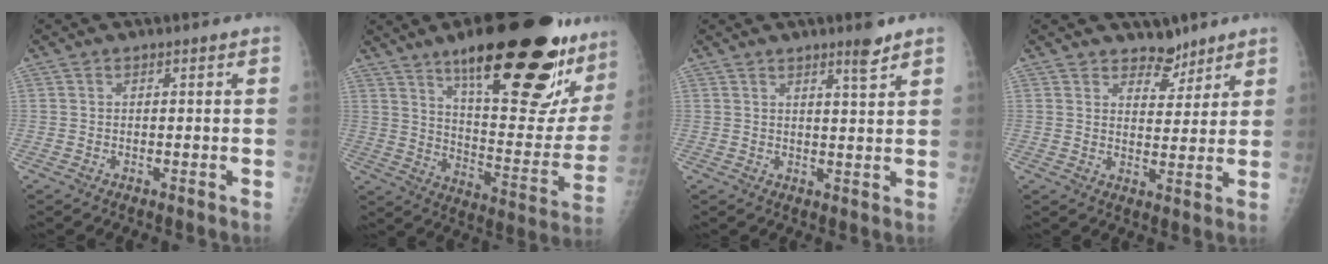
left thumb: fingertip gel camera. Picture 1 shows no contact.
{"total": 31.2, "force": [18.8, 8.6, 23.4], "torque": [-0.277, -0.069, 0.281]}
{"total": 3.6, "force": [2.7, 0.1, 2.4], "torque": [-0.035, -0.023, 0.042]}
{"total": 4.8, "force": [4.0, 2.6, 0.8], "torque": [0.016, -0.031, 0.064]}